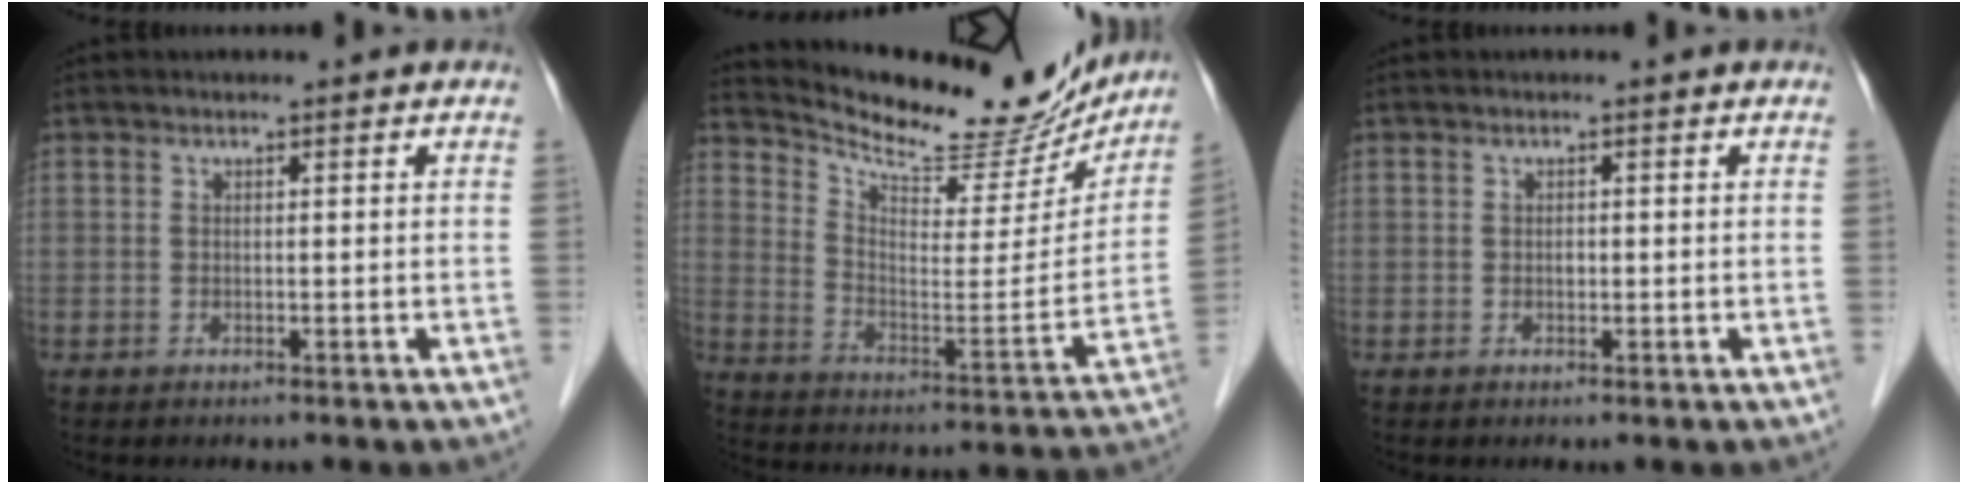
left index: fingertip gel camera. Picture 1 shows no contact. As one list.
[{"total": 21.0, "force": [19.4, 4.6, 6.6], "torque": [-0.108, -0.042, 0.277]}, {"total": 0.5, "force": [-0.1, 0.4, 0.3], "torque": [-0.007, 0.001, -0.002]}]